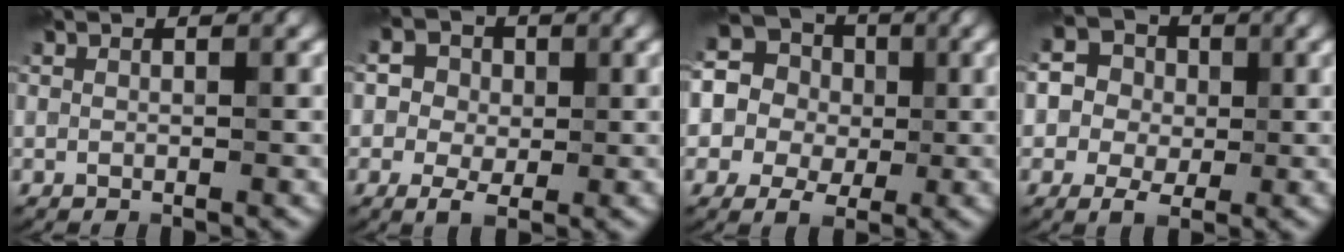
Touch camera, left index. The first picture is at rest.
{"total": 4.0, "force": [0.1, 3.2, 2.4], "torque": [-0.031, 0.004, -0.013]}
{"total": 12.2, "force": [2.3, 11.0, 4.9], "torque": [-0.129, 0.048, 0.009]}
{"total": 5.3, "force": [-0.2, 4.6, 2.6], "torque": [-0.032, 0.010, -0.027]}